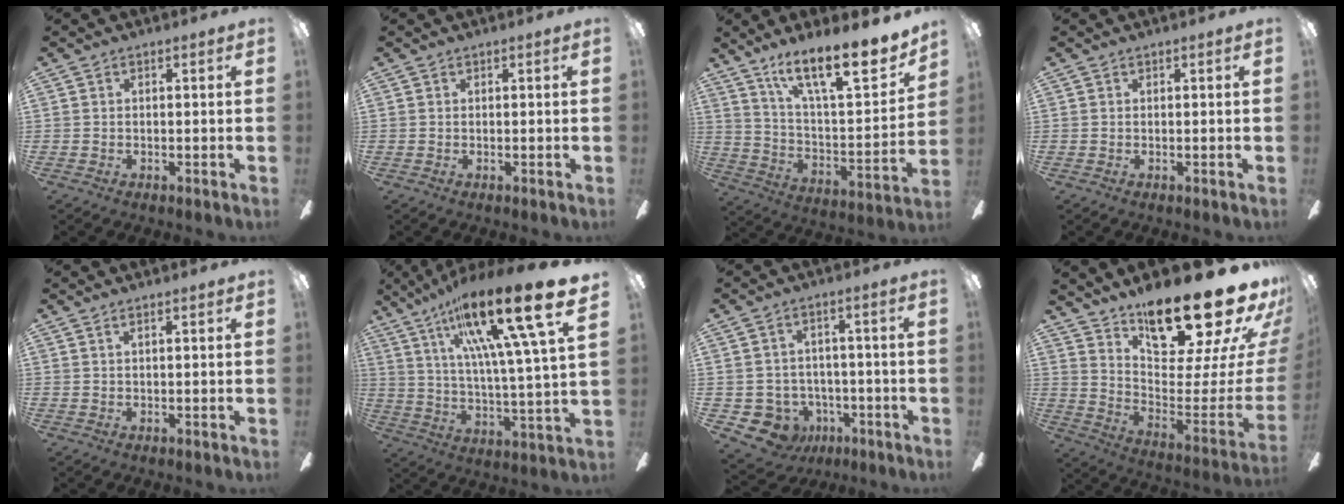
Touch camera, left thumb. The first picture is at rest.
{"total": 0.0}
{"total": 19.6, "force": [14.3, 5.4, 12.2], "torque": [-0.191, -0.098, 0.238]}
{"total": 0.0}
{"total": 1.1, "force": [0.6, 0.1, 0.9], "torque": [-0.021, 0.000, 0.011]}
{"total": 25.4, "force": [14.8, 4.5, 20.2], "torque": [-0.347, -0.086, 0.228]}
{"total": 6.6, "force": [-2.5, 5.9, 1.2], "torque": [-0.060, 0.010, -0.043]}
{"total": 27.1, "force": [21.6, 7.8, 14.4], "torque": [-0.181, -0.167, 0.361]}